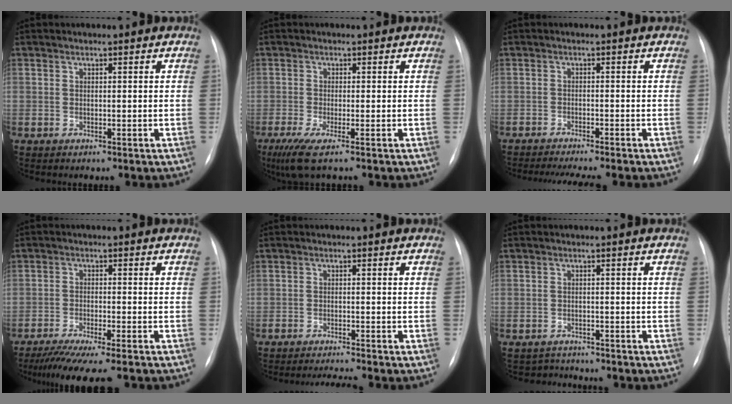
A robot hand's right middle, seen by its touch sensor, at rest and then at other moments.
{"total": 4.7, "force": [-2.9, 0.2, 3.7], "torque": [-0.073, -0.017, -0.056]}
{"total": 7.5, "force": [-6.4, -0.1, 3.9], "torque": [-0.045, -0.011, -0.095]}
{"total": 10.5, "force": [-8.9, 0.2, 5.6], "torque": [-0.076, -0.028, -0.136]}
{"total": 3.7, "force": [-3.3, -1.0, 1.3], "torque": [-0.022, -0.009, -0.053]}
{"total": 2.5, "force": [-2.3, 0.5, -0.9], "torque": [0.011, -0.008, -0.036]}